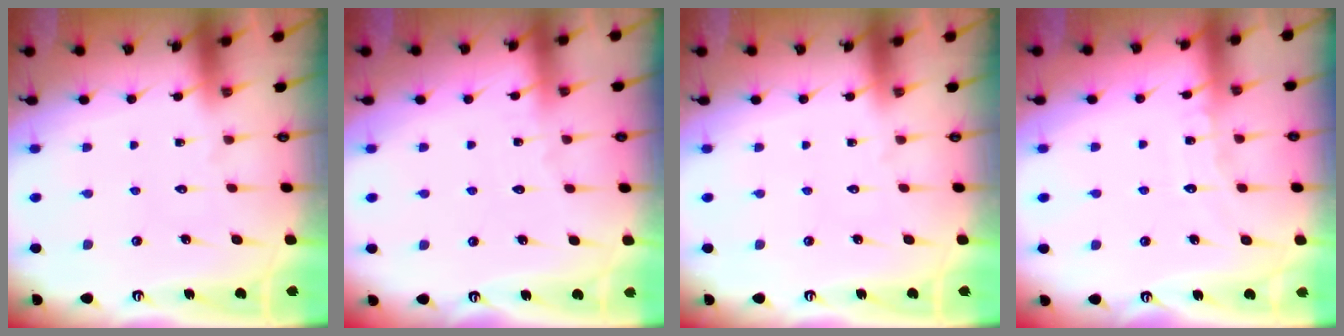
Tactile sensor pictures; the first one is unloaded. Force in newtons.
{"total": 2.2, "press": 2.2, "slide": 0.3}
{"total": 0.0}
{"total": 6.4, "press": 6.3, "slide": 0.6}